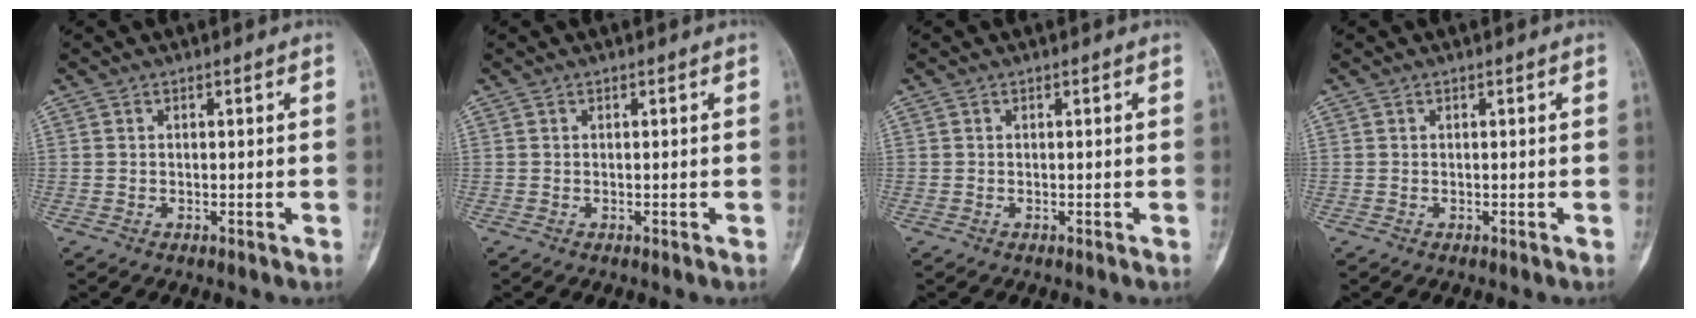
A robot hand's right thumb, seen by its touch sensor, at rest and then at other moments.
{"total": 0.0}
{"total": 0.0}
{"total": 0.0}